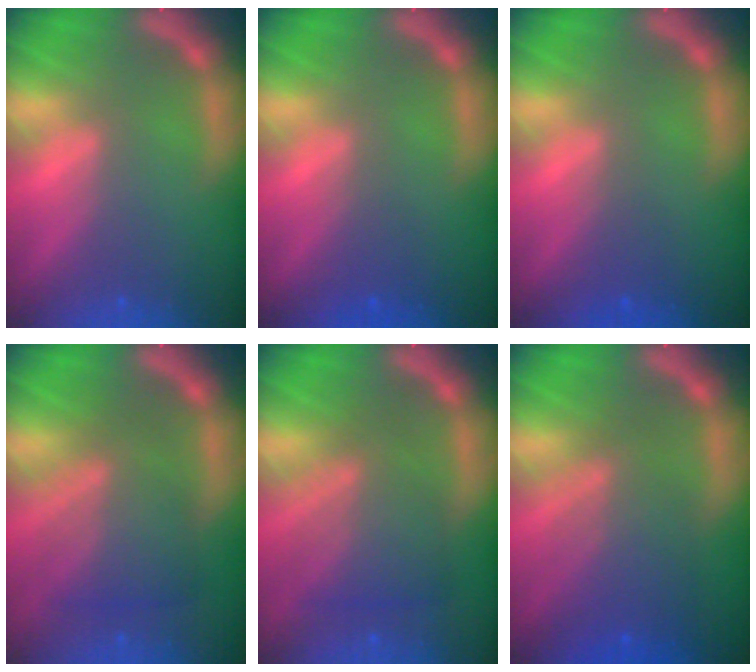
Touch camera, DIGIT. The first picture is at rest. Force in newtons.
{"total": 1.4}
{"total": 1.4}
{"total": 6.5}
{"total": 6.1}
{"total": 6.5}